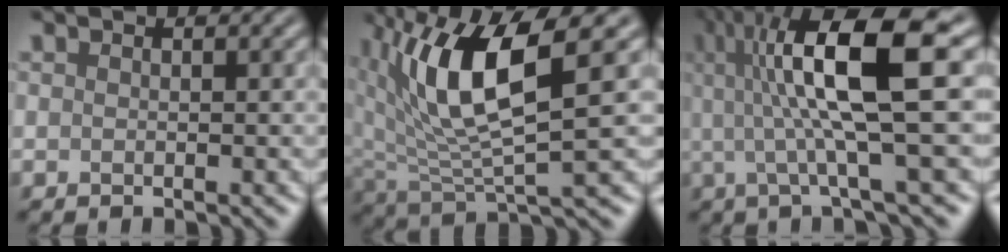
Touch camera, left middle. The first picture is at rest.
{"total": 8.2, "force": [2.3, 2.8, 7.4], "torque": [-0.158, -0.008, 0.048]}
{"total": 10.7, "force": [1.5, 2.3, 10.4], "torque": [-0.157, 0.003, 0.030]}